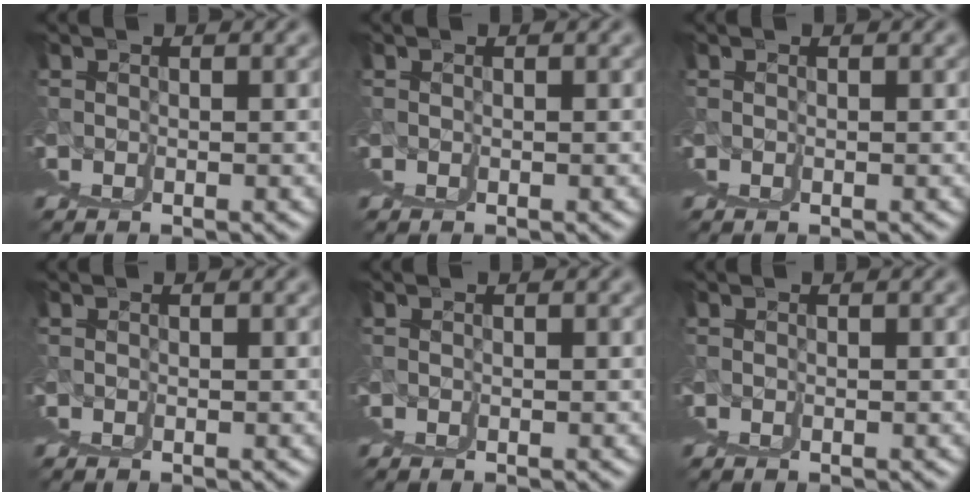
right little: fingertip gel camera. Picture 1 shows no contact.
{"total": 0.0}
{"total": 0.0}
{"total": 0.0}
{"total": 0.0}
{"total": 0.0}